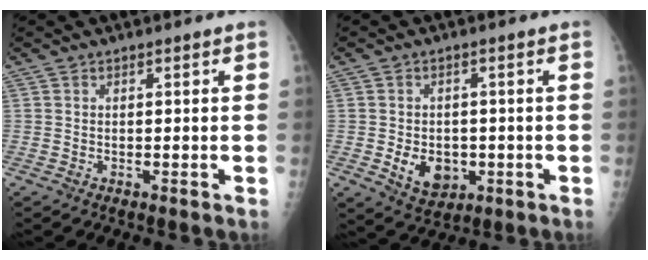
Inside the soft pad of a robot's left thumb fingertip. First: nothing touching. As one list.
[{"total": 6.9, "force": [-1.5, 5.2, 4.2], "torque": [-0.045, -0.002, -0.009]}]